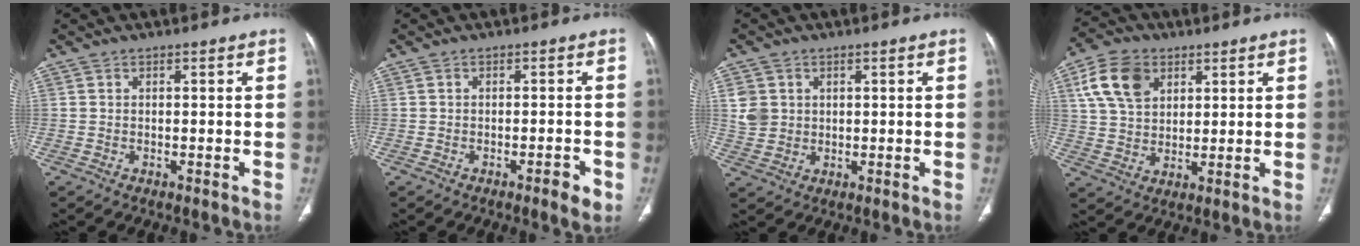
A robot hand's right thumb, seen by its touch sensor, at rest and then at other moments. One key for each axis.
{"total": 2.8, "fx": -1.5, "fy": 0.8, "fz": 2.3, "tx": -0.029, "ty": 0.004, "tz": -0.020}
{"total": 4.8, "fx": 1.3, "fy": 4.2, "fz": 1.9, "tx": -0.021, "ty": -0.004, "tz": 0.031}
{"total": 10.9, "fx": 4.5, "fy": 7.6, "fz": 6.4, "tx": -0.104, "ty": -0.005, "tz": 0.087}